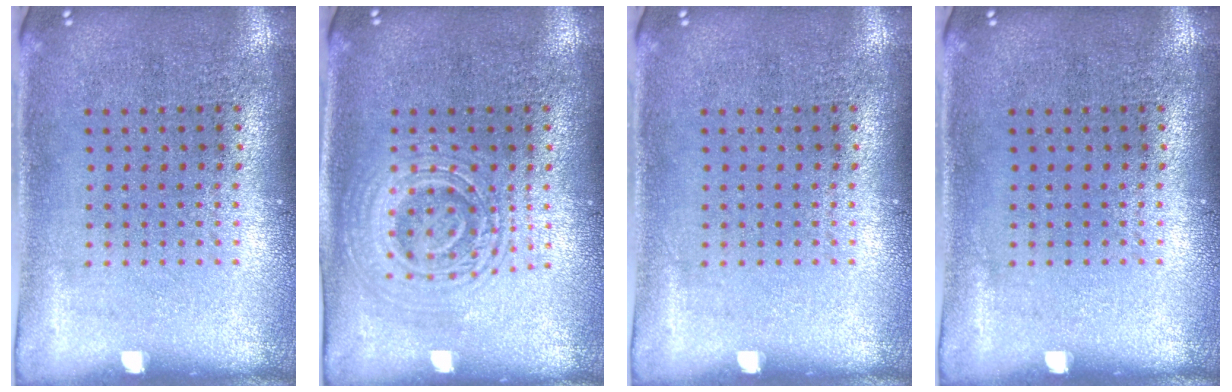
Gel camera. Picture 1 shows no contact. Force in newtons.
{"total": 2.8, "press": 2.8, "slide": 0.6}
{"total": 0.0}
{"total": 0.0}